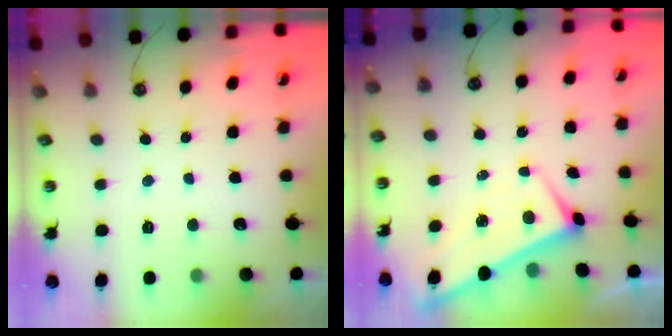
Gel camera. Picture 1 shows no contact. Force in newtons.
{"total": 1.9, "press": 1.9, "slide": 0.2}